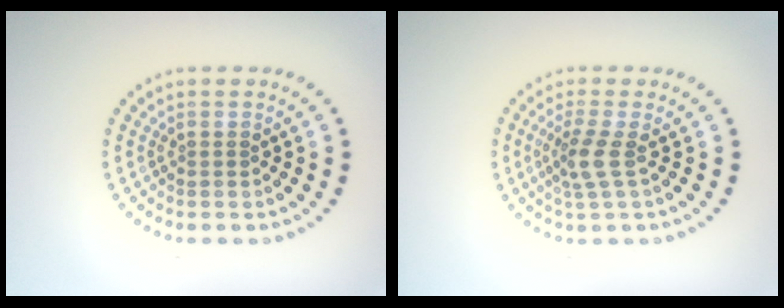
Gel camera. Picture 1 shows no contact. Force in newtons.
{"total": 2.4, "press": 1.8, "slide": 1.6}